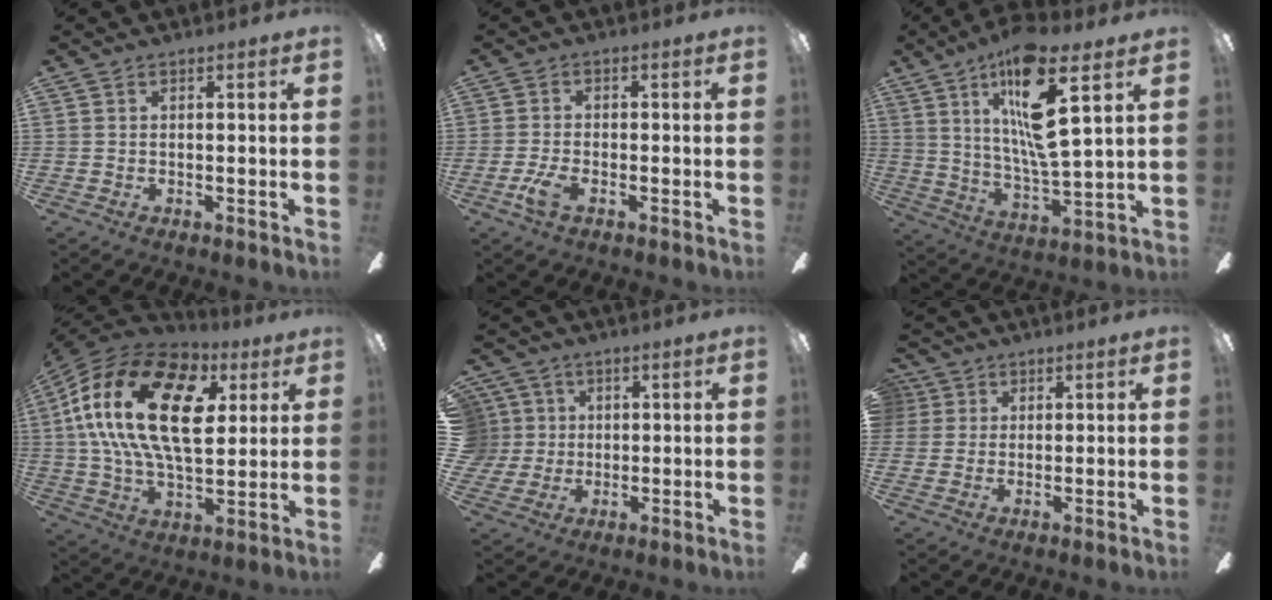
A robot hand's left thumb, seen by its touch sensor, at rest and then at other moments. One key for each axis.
{"total": 4.6, "fx": -2.2, "fy": 1.9, "fz": 3.6, "tx": -0.081, "ty": 0.001, "tz": -0.042}
{"total": 17.6, "fx": 9.6, "fy": 3.9, "fz": 14.2, "tx": -0.263, "ty": -0.040, "tz": 0.150}
{"total": 25.0, "fx": 6.9, "fy": 13.7, "fz": 19.7, "tx": -0.398, "ty": -0.006, "tz": 0.111}
{"total": 7.3, "fx": 1.6, "fy": 7.0, "fz": 1.1, "tx": -0.039, "ty": 0.005, "tz": 0.035}
{"total": 3.8, "fx": 1.6, "fy": 3.4, "fz": 0.4, "tx": -0.012, "ty": 0.008, "tz": 0.029}